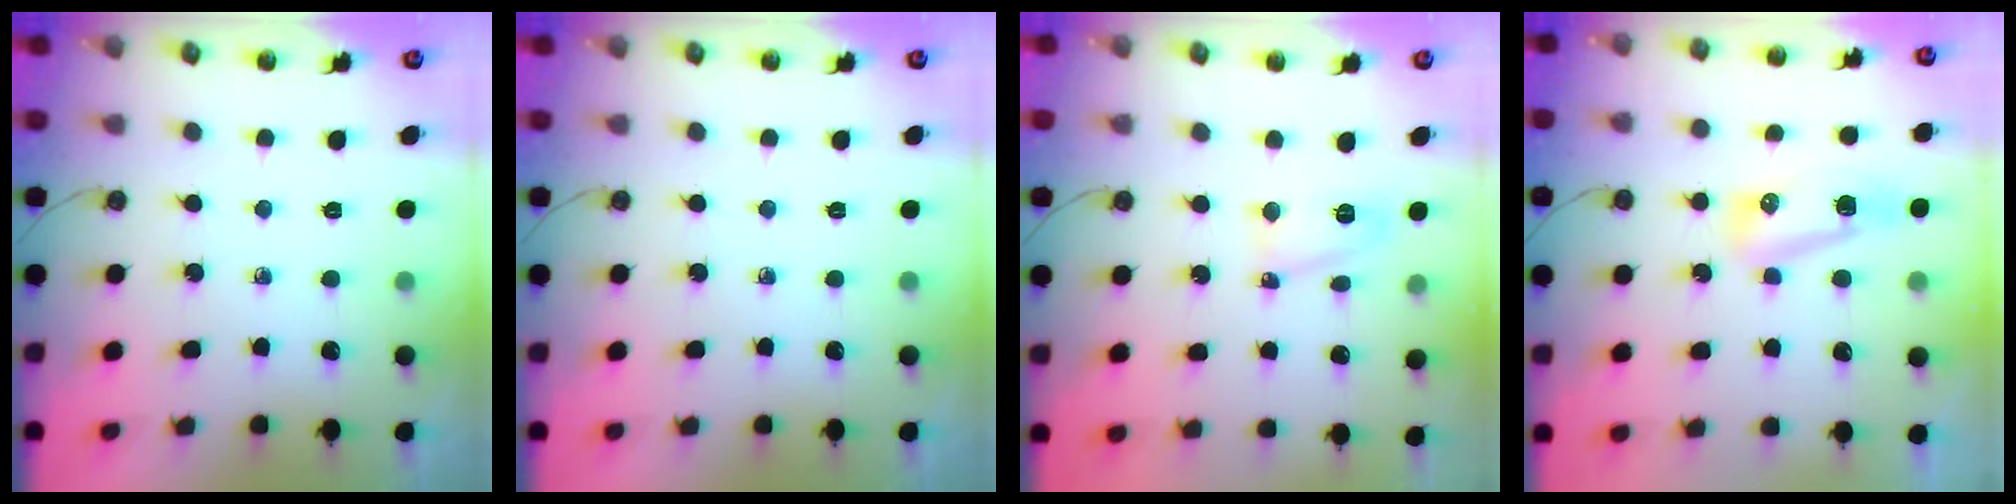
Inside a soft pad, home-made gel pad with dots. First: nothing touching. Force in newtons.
{"total": 0.0}
{"total": 8.9, "press": 5.8, "slide": 6.8}
{"total": 8.9, "press": 8.5, "slide": 2.3}